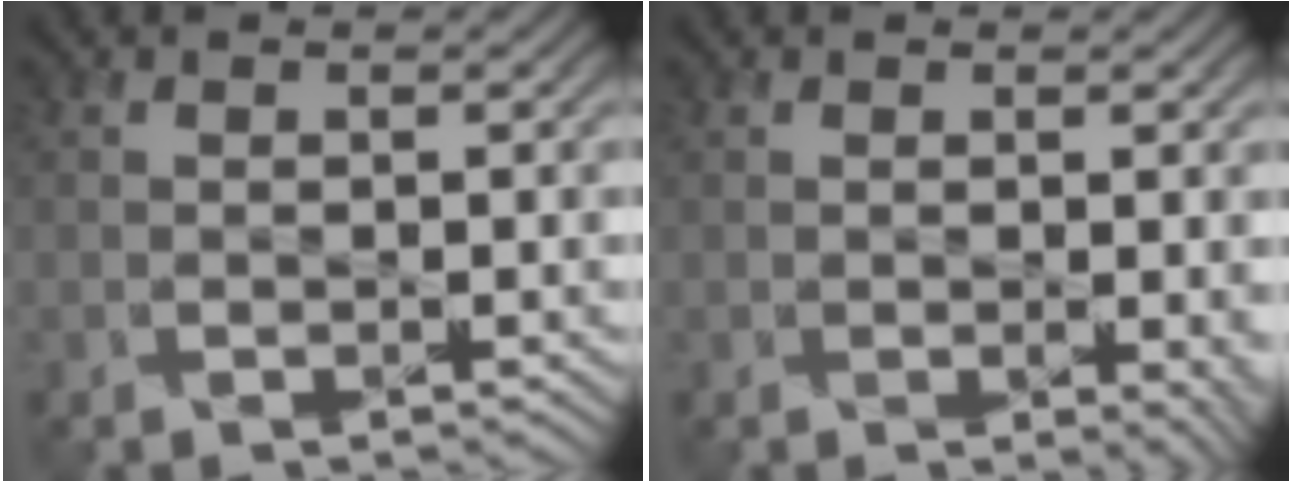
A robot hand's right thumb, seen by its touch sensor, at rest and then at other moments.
{"total": 2.4, "force": [-0.3, 0.7, 2.3], "torque": [-0.031, -0.008, 0.004]}